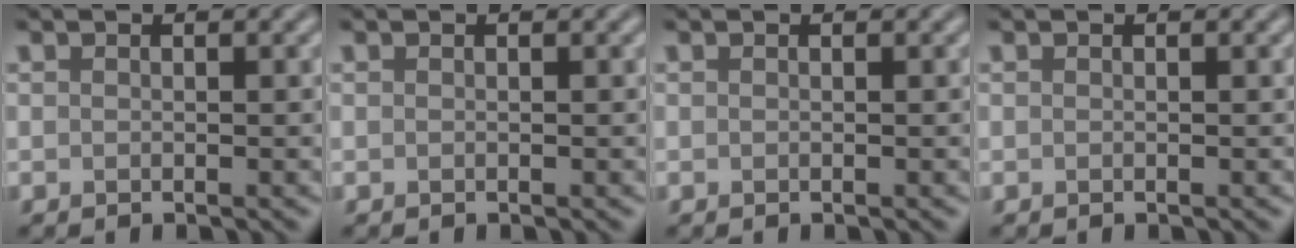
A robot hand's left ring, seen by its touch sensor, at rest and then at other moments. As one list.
[{"total": 0.0}, {"total": 0.0}, {"total": 0.0}]